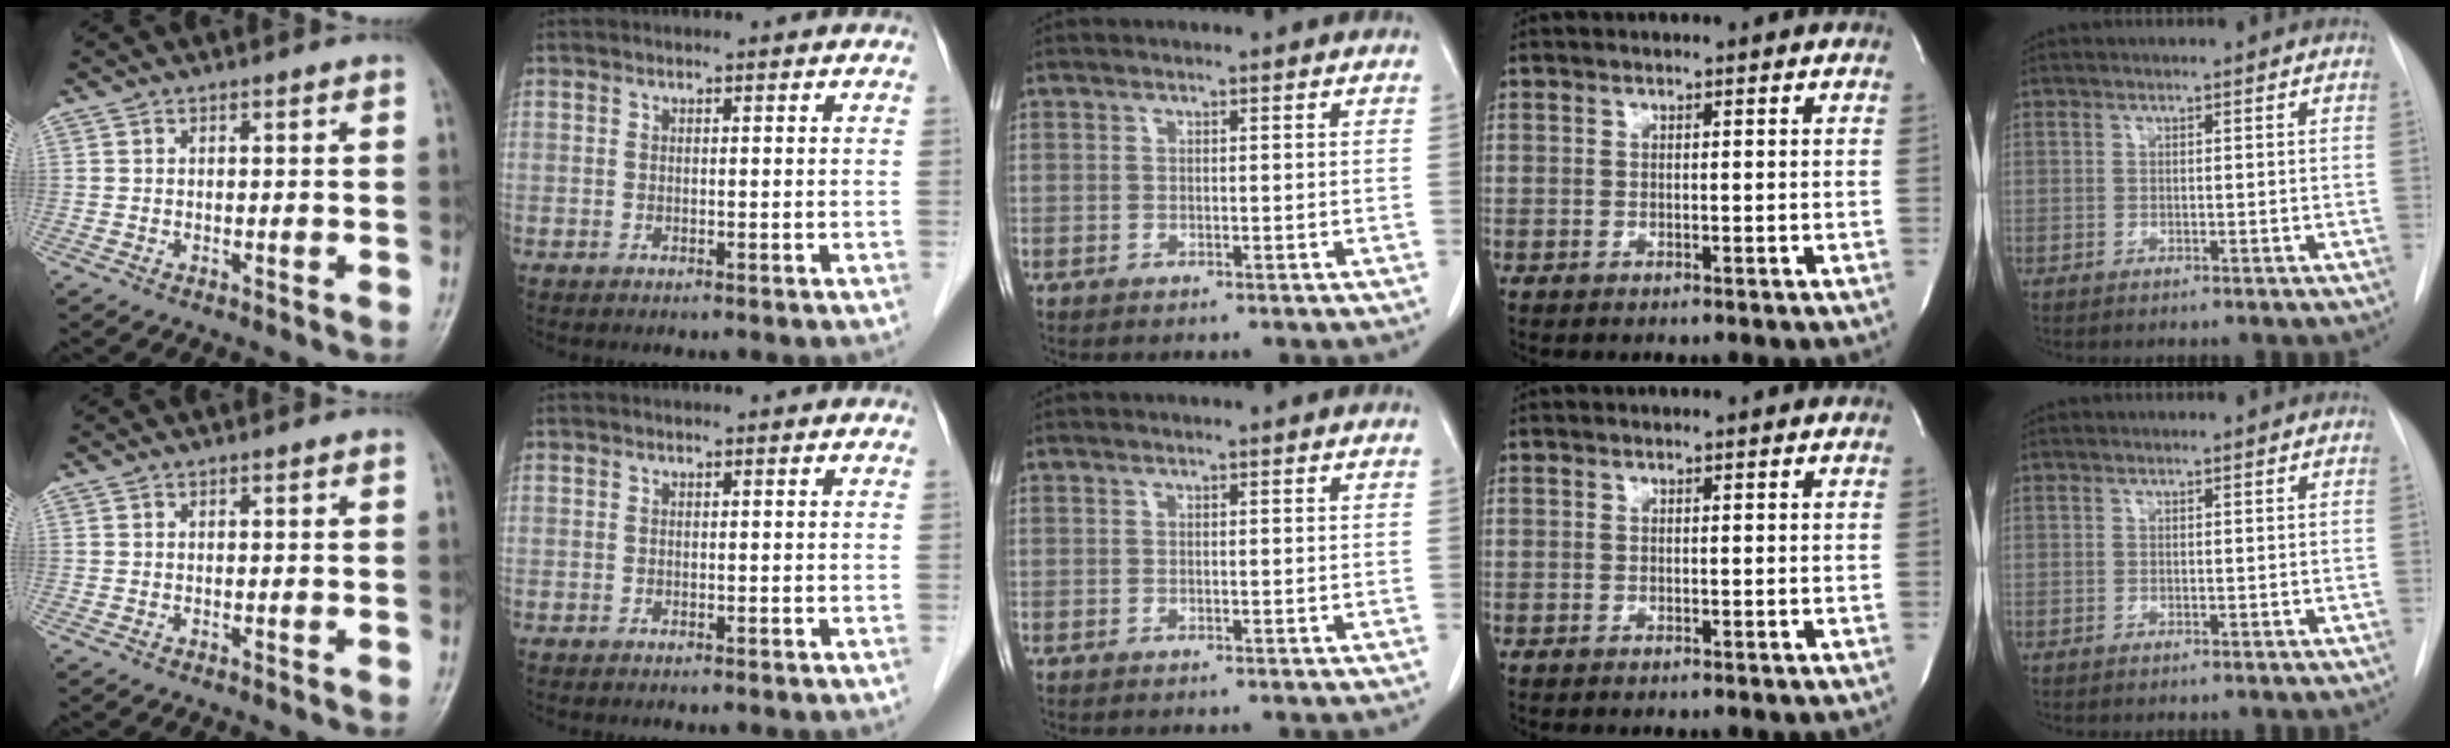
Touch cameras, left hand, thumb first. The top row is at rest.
{}